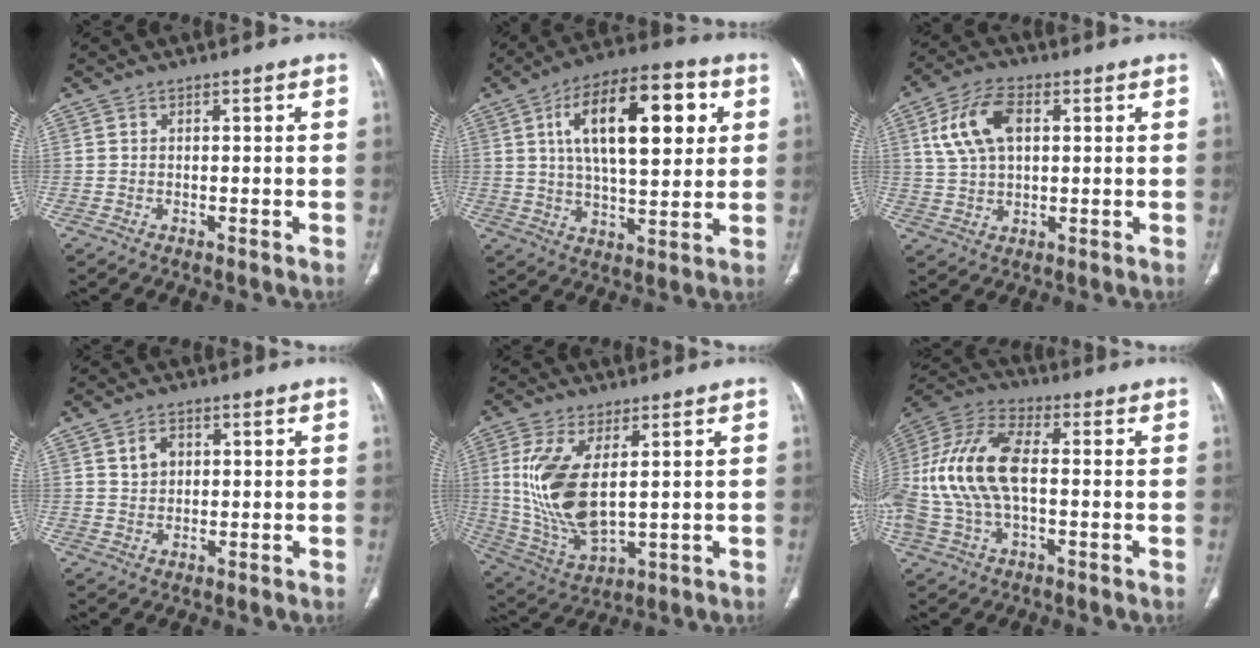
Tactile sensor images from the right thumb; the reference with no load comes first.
{"total": 20.5, "force": [6.0, 8.8, 17.5], "torque": [-0.256, 0.001, 0.092]}
{"total": 10.7, "force": [2.7, 5.7, 8.6], "torque": [-0.178, 0.013, 0.052]}
{"total": 3.6, "force": [1.3, 2.7, 2.0], "torque": [-0.022, -0.006, 0.025]}
{"total": 14.7, "force": [2.6, 6.7, 12.8], "torque": [-0.270, -0.022, 0.070]}
{"total": 18.6, "force": [-0.1, 9.9, 15.8], "torque": [-0.358, 0.029, -0.001]}